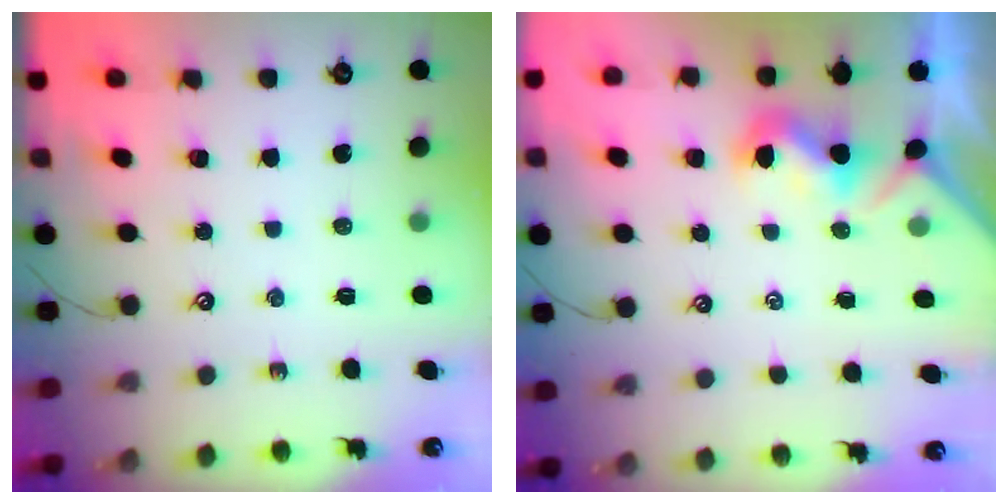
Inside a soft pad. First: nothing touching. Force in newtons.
{"total": 0.6, "press": 0.4, "slide": 0.5}